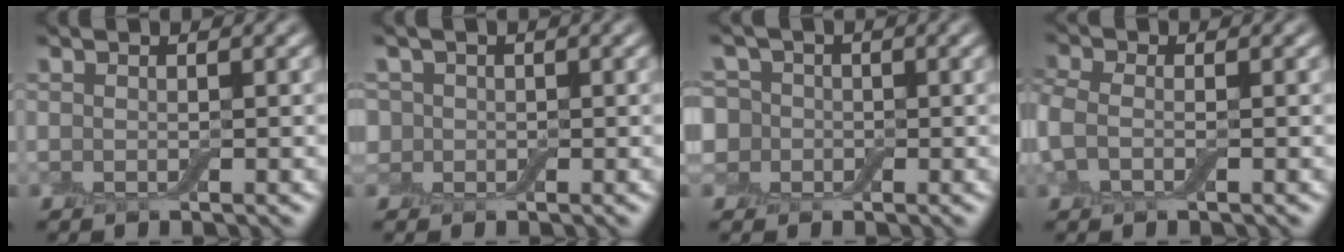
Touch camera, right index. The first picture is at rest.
{"total": 3.2, "force": [1.0, 2.8, 1.2], "torque": [-0.014, 0.017, -0.003]}
{"total": 6.6, "force": [1.5, 5.6, 3.1], "torque": [-0.046, 0.036, -0.024]}
{"total": 2.7, "force": [-0.3, 1.8, 2.0], "torque": [-0.052, 0.006, -0.015]}